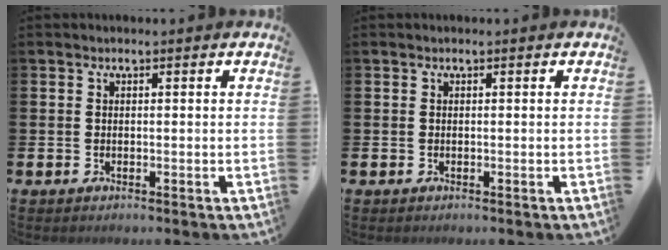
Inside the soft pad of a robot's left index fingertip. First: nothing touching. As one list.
[{"total": 0.0}]